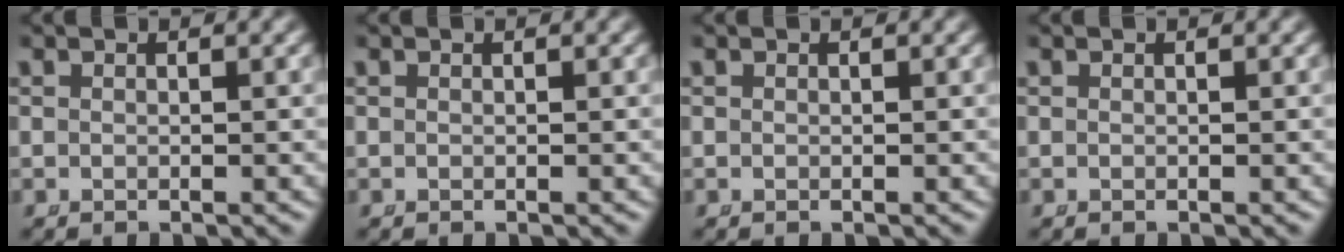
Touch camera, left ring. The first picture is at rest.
{"total": 0.0}
{"total": 0.0}
{"total": 0.0}